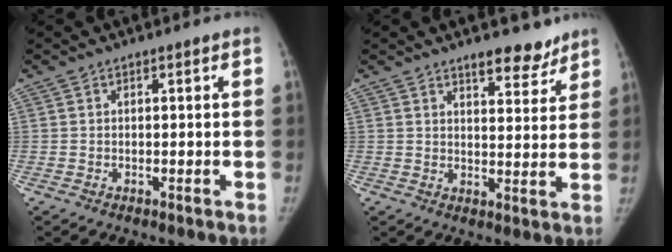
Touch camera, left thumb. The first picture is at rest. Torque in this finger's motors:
{"motor_torque": [0.36, -0.40, 0.67, -0.37, 0.11]}